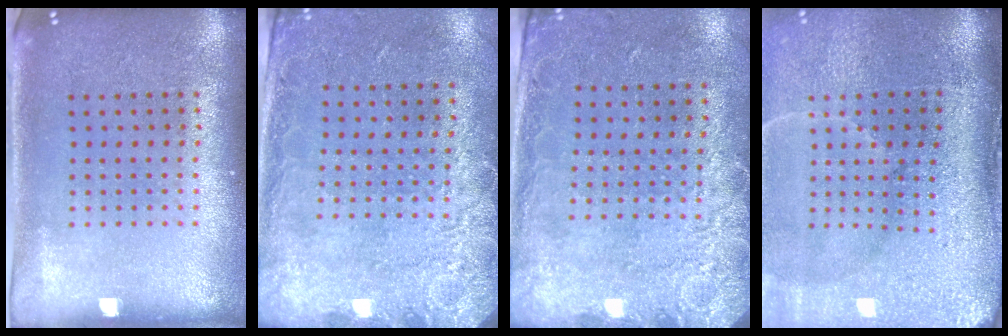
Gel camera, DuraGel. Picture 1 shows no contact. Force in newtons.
{"total": 2.6, "press": 2.0, "slide": 1.7}
{"total": 2.7, "press": 2.0, "slide": 1.8}
{"total": 4.8, "press": 4.0, "slide": 2.7}